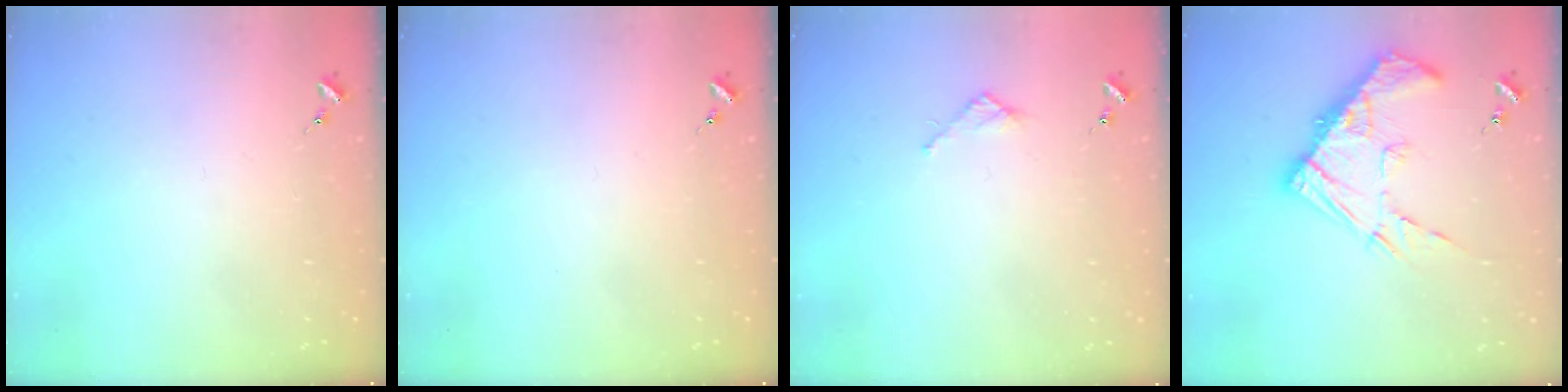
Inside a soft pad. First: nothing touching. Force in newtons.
{"total": 0.0}
{"total": 2.7, "press": 2.7, "slide": 0.2}
{"total": 15.9, "press": 15.8, "slide": 1.5}